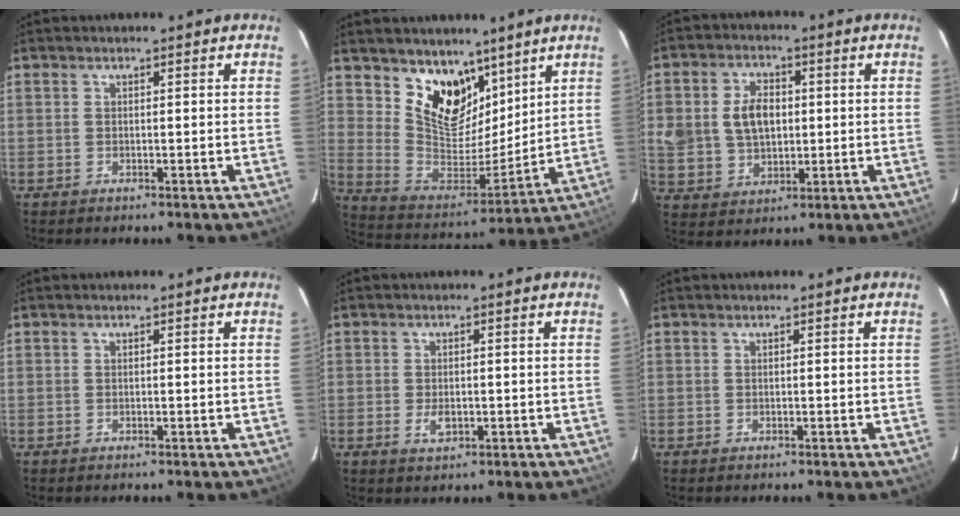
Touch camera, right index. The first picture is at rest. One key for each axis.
{"total": 14.5, "fx": 9.6, "fy": 8.5, "fz": 6.7, "tx": -0.134, "ty": -0.016, "tz": 0.186}
{"total": 9.7, "fx": 1.0, "fy": 7.0, "fz": 6.6, "tx": -0.137, "ty": 0.017, "tz": 0.029}
{"total": 0.0}
{"total": 2.7, "fx": -0.8, "fy": 1.6, "fz": 2.1, "tx": -0.037, "ty": -0.004, "tz": -0.011}
{"total": 0.0}